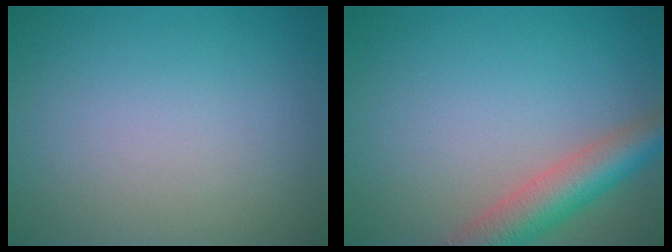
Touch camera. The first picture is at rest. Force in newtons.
{"total": 5.3, "press": 5.3, "slide": 0.4}